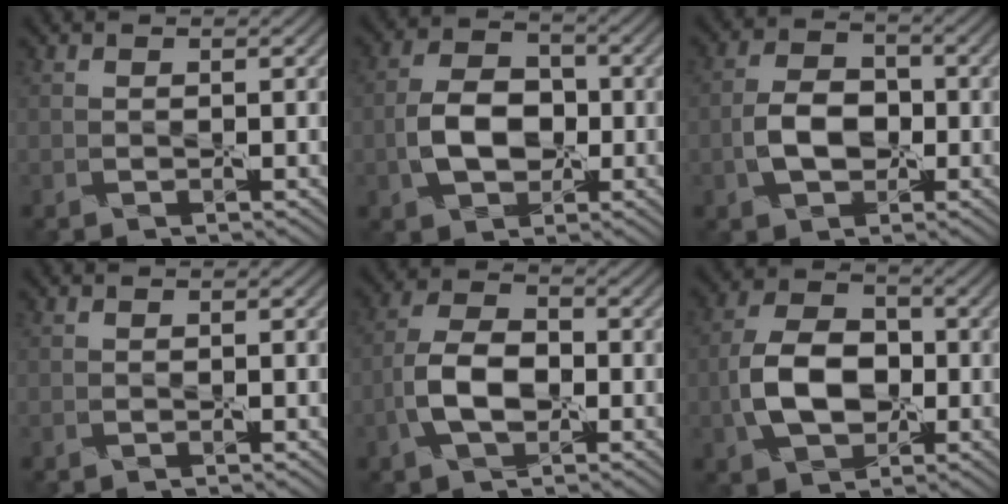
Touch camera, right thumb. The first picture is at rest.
{"total": 5.5, "force": [-1.2, 3.9, 3.7], "torque": [-0.069, 0.009, -0.027]}
{"total": 4.5, "force": [-1.3, 3.1, 3.0], "torque": [-0.057, 0.009, -0.030]}
{"total": 0.6, "force": [-0.1, 0.3, 0.5], "torque": [-0.010, -0.001, -0.001]}
{"total": 5.7, "force": [-2.0, 3.1, 4.3], "torque": [-0.089, 0.013, -0.049]}
{"total": 7.3, "force": [-1.4, 5.0, 5.2], "torque": [-0.107, 0.010, -0.033]}